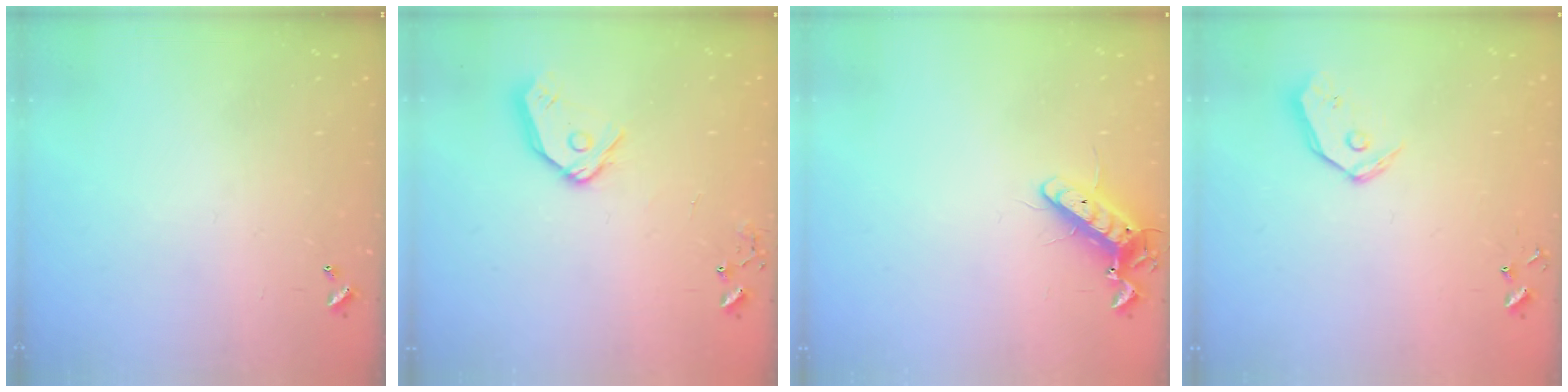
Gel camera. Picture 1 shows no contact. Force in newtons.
{"total": 12.2, "press": 12.1, "slide": 1.5}
{"total": 11.6, "press": 11.5, "slide": 1.5}
{"total": 8.7, "press": 8.6, "slide": 1.3}